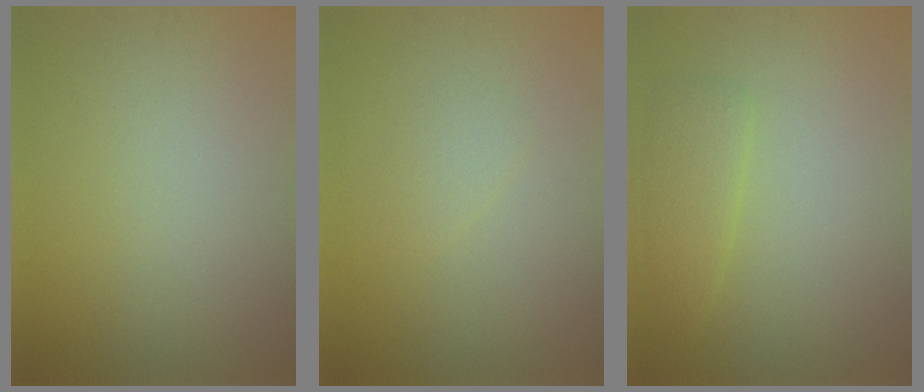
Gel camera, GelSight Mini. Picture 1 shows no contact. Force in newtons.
{"total": 1.1, "press": 1.1, "slide": 0.1}
{"total": 2.2, "press": 2.2, "slide": 0.1}